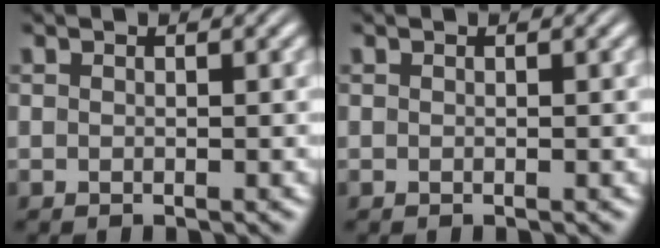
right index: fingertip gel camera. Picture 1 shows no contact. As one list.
[{"total": 0.0}]